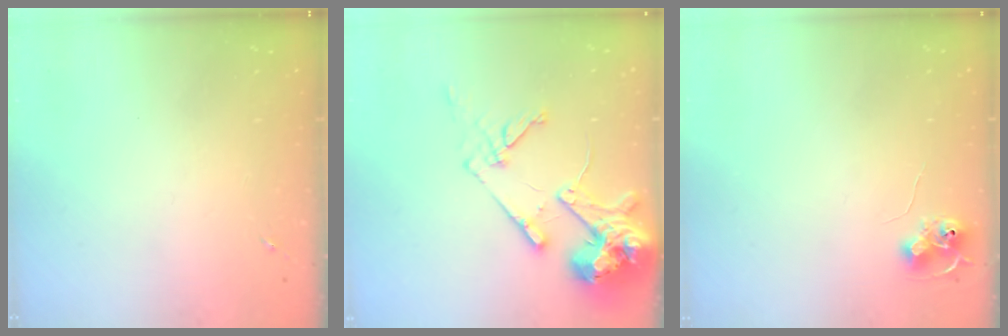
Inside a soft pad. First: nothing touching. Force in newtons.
{"total": 16.6, "press": 16.5, "slide": 2.3}
{"total": 7.9, "press": 7.8, "slide": 0.9}